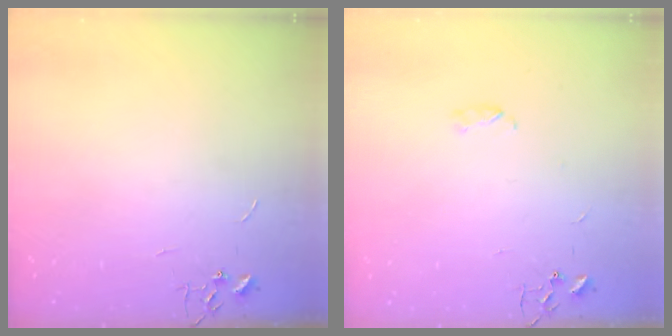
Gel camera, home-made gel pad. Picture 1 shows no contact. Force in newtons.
{"total": 4.1, "press": 3.9, "slide": 1.2}